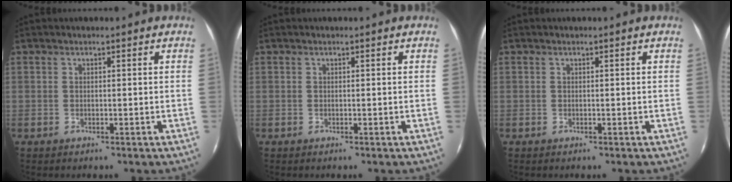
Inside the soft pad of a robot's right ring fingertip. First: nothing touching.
{"total": 0.0}
{"total": 0.0}